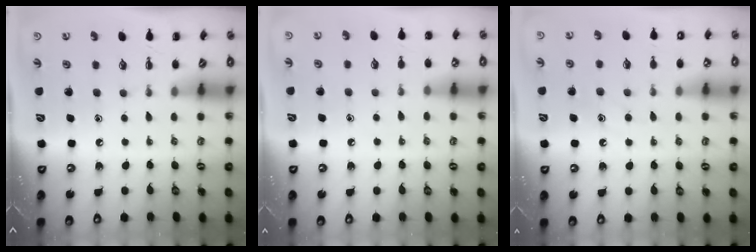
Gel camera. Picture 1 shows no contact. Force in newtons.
{"total": 7.4, "press": 7.0, "slide": 2.2}
{"total": 9.4, "press": 9.3, "slide": 1.4}